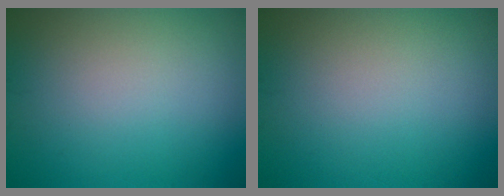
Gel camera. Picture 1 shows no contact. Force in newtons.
{"total": 0.0}